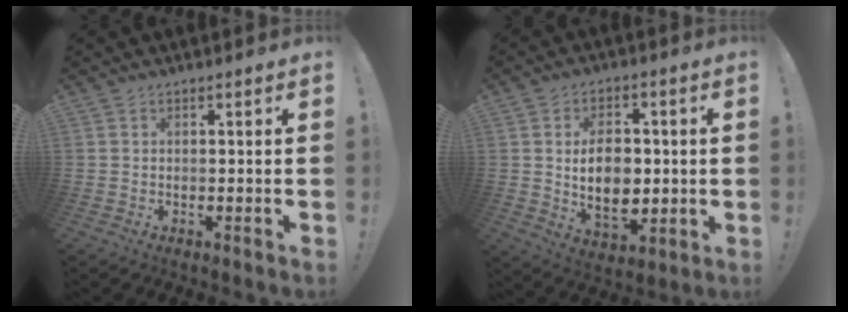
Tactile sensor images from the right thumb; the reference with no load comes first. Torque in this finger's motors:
{"motor_torque": [0.04, 0.81, 0.54, 0.74, 0.01]}